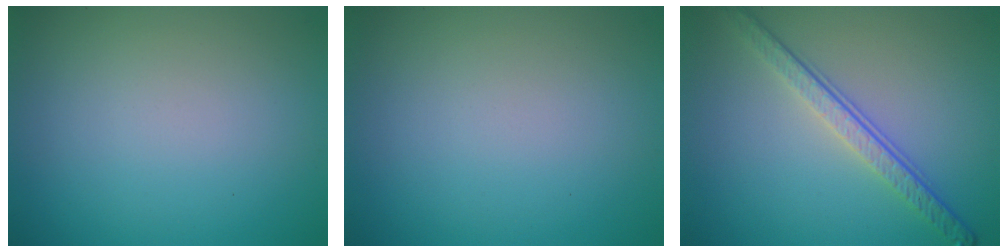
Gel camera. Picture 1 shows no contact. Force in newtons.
{"total": 0.0}
{"total": 4.3, "press": 3.0, "slide": 3.1}